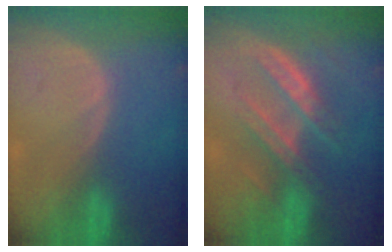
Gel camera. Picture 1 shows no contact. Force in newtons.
{"total": 6.8, "press": 6.8, "slide": 0.9}